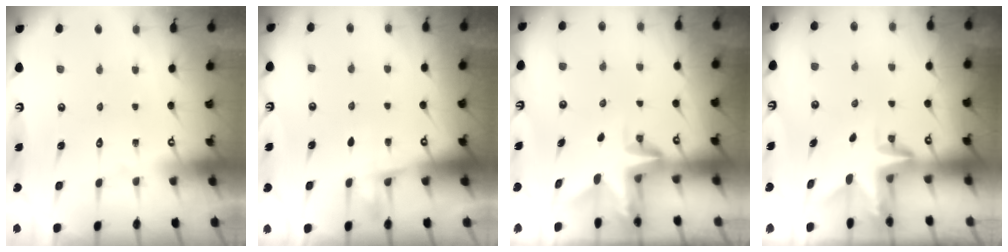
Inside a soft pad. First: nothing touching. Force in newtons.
{"total": 5.7, "press": 5.5, "slide": 1.3}
{"total": 3.1, "press": 3.0, "slide": 0.4}
{"total": 3.0, "press": 3.0, "slide": 0.2}